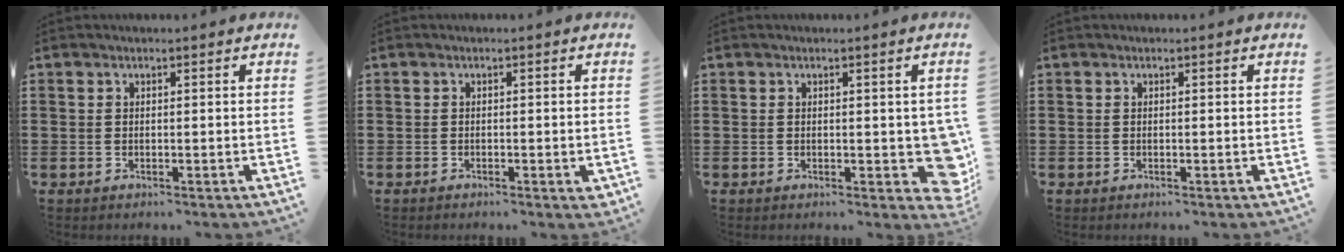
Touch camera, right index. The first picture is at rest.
{"total": 1.0, "force": [-0.8, 0.2, 0.7], "torque": [-0.014, -0.004, -0.013]}
{"total": 4.5, "force": [-0.3, 2.4, 3.8], "torque": [-0.032, -0.005, -0.008]}
{"total": 0.0}